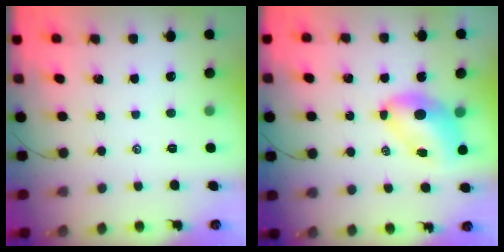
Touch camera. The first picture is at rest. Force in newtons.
{"total": 7.0, "press": 6.9, "slide": 1.2}